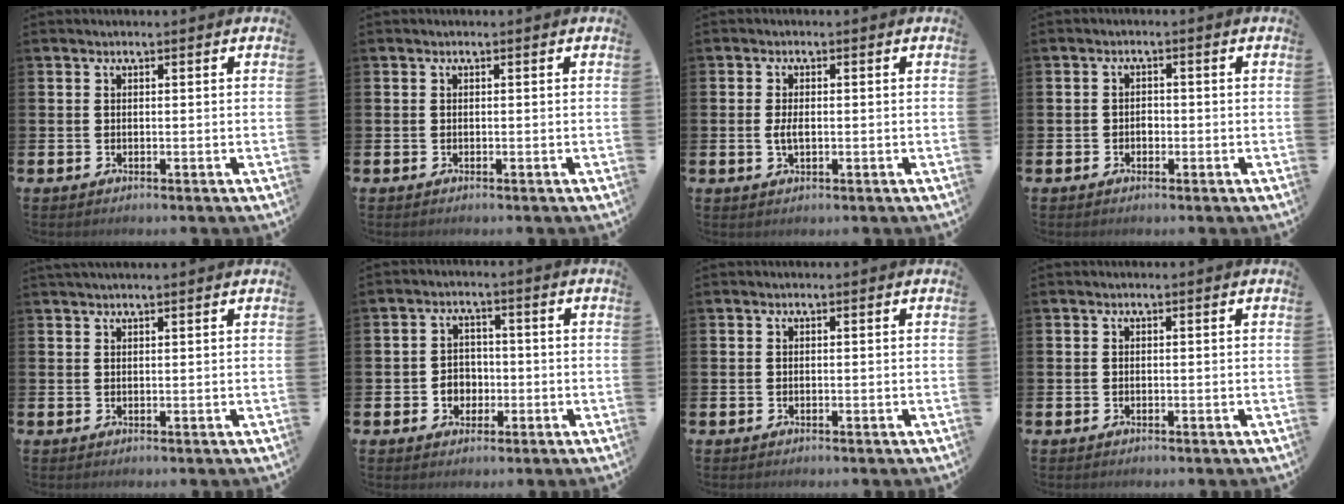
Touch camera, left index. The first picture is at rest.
{"total": 0.0}
{"total": 2.1, "force": [-0.2, 1.0, 1.9], "torque": [-0.035, 0.002, -0.006]}
{"total": 1.3, "force": [-0.6, 1.1, 0.5], "torque": [-0.001, 0.000, -0.015]}
{"total": 1.1, "force": [1.0, -0.2, 0.4], "torque": [-0.006, 0.000, 0.018]}
{"total": 3.2, "force": [-0.9, 2.9, 1.2], "torque": [-0.020, 0.002, -0.024]}
{"total": 0.0}
{"total": 0.0}